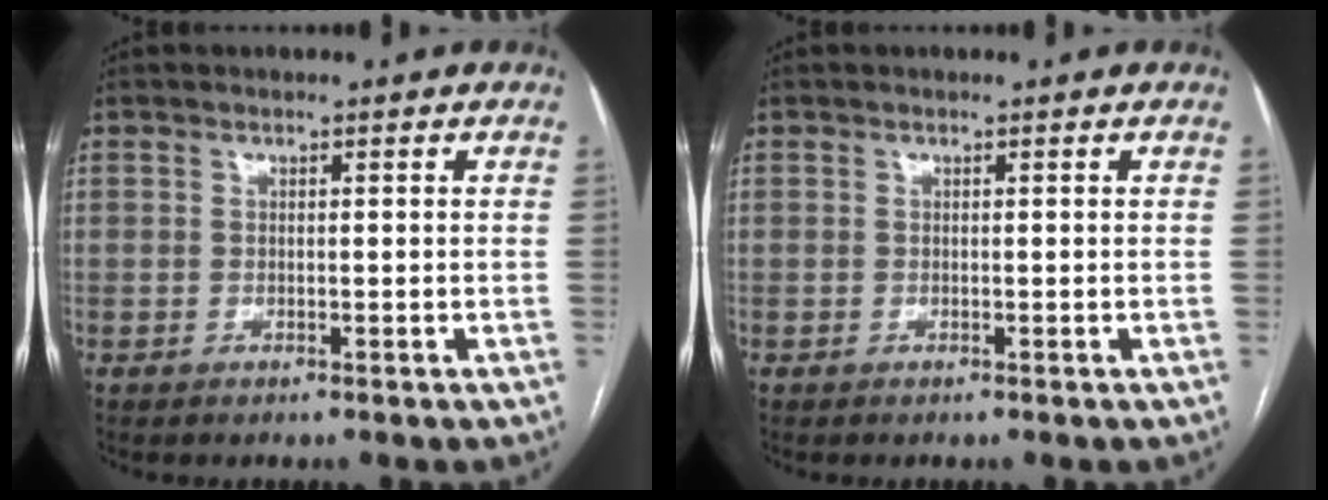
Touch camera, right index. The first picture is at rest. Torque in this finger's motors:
{"motor_torque": [1.20, 0.93, 0.00, 0.01]}